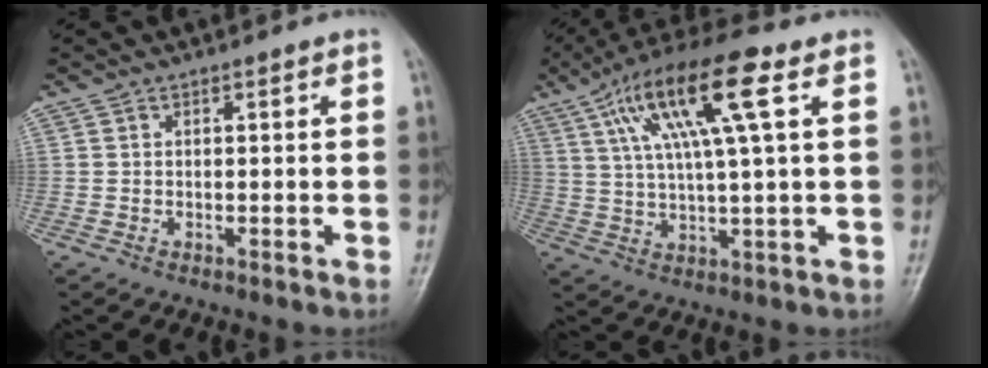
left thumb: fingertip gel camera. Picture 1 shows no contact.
{"total": 15.6, "force": [5.9, 2.9, 14.1], "torque": [-0.269, 0.010, 0.099]}